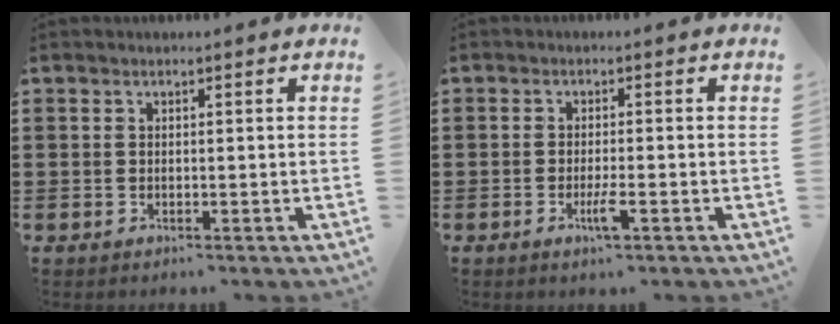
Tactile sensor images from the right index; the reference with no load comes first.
{"total": 3.1, "force": [-1.4, 0.3, 2.7], "torque": [-0.061, -0.009, -0.029]}